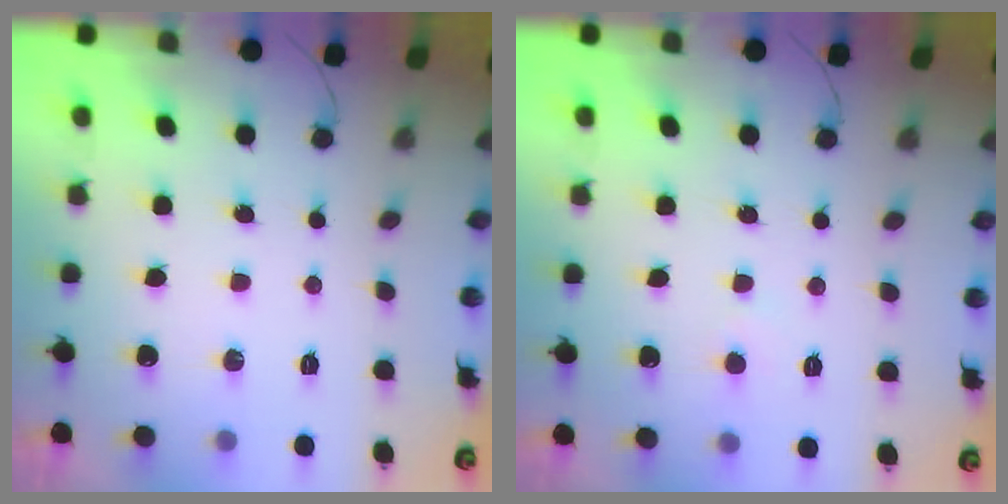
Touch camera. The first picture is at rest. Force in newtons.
{"total": 2.8, "press": 2.7, "slide": 0.4}